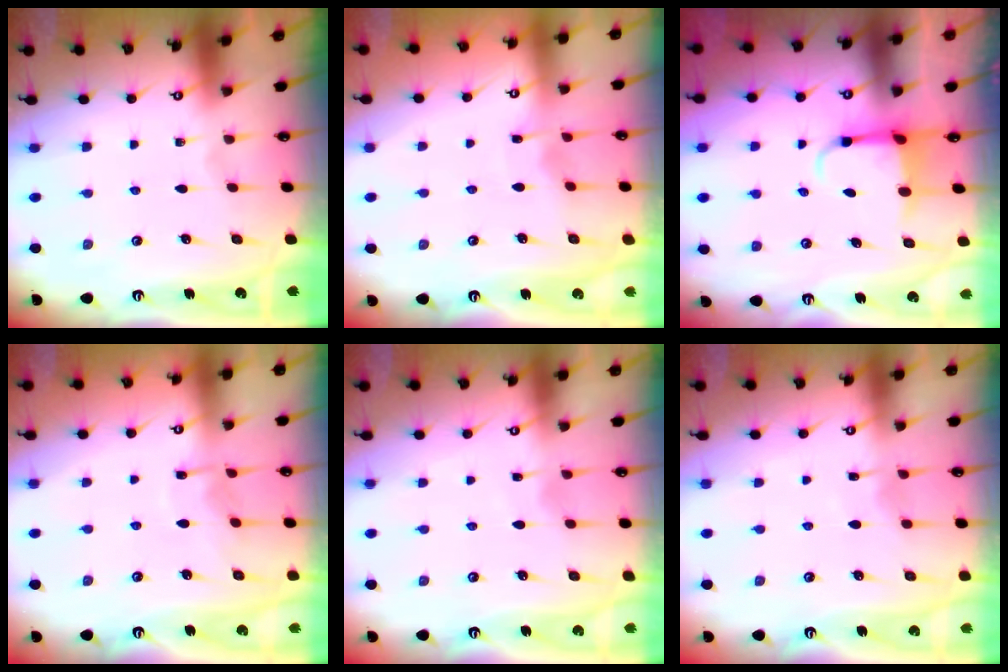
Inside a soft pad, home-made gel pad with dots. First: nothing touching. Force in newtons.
{"total": 2.9, "press": 2.9, "slide": 0.4}
{"total": 3.7, "press": 3.6, "slide": 1.0}
{"total": 5.3, "press": 5.3, "slide": 0.5}
{"total": 3.2, "press": 3.2, "slide": 0.4}
{"total": 4.9, "press": 4.9, "slide": 0.5}